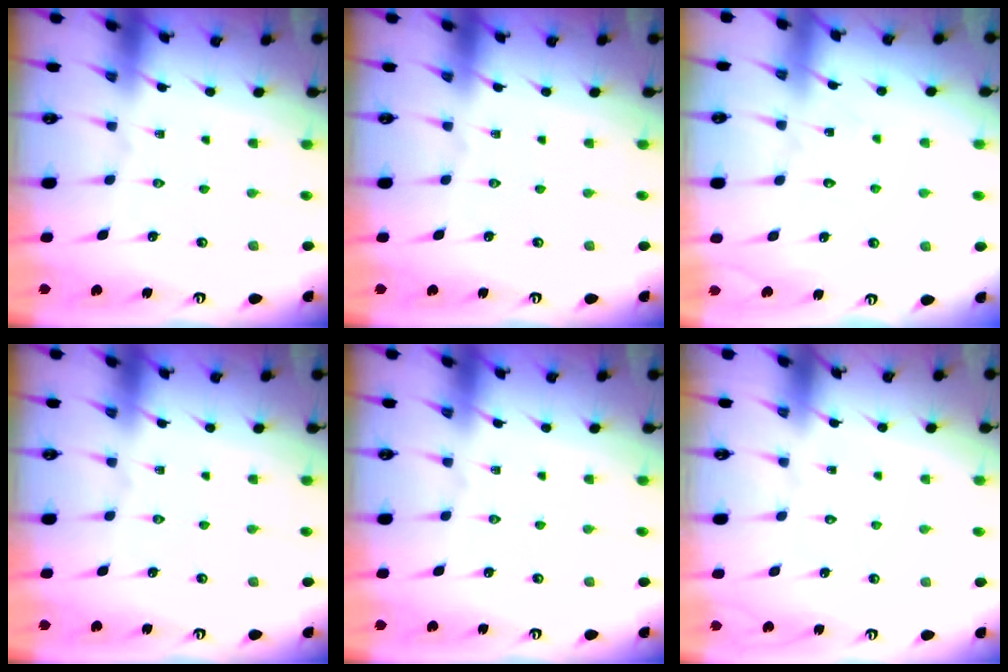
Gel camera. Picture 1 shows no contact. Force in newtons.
{"total": 0.0}
{"total": 5.5, "press": 5.5, "slide": 0.4}
{"total": 0.0}
{"total": 0.0}
{"total": 1.8, "press": 1.8, "slide": 0.1}